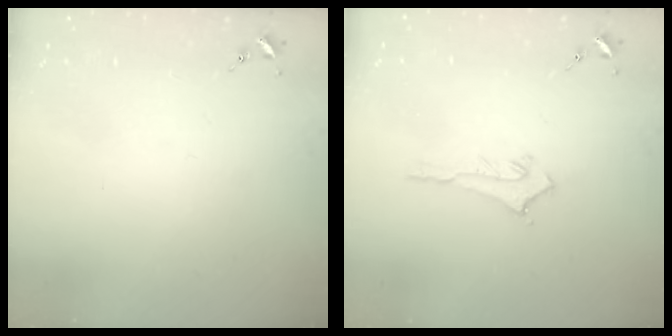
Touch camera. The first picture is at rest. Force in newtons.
{"total": 3.0, "press": 2.9, "slide": 0.3}